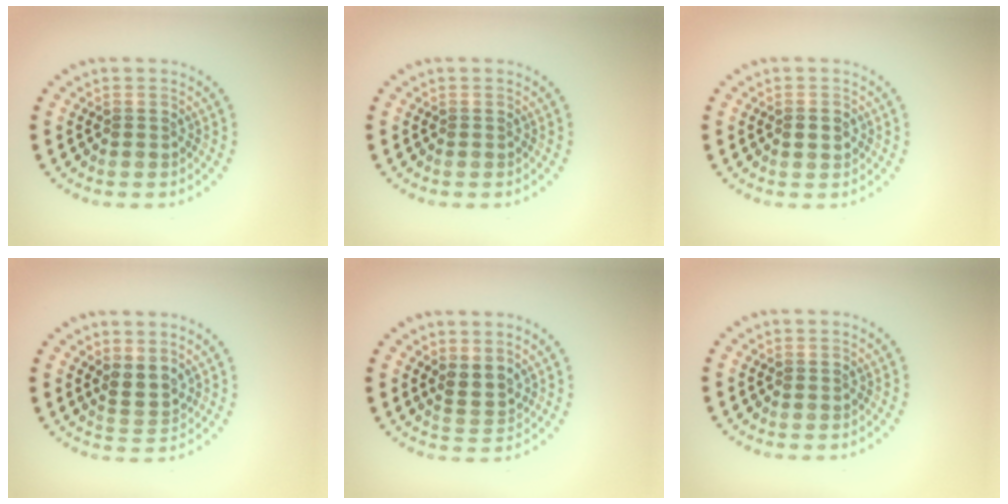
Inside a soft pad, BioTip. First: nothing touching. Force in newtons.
{"total": 0.0}
{"total": 0.8, "press": 0.8, "slide": 0.2}
{"total": 2.0, "press": 1.4, "slide": 1.4}
{"total": 2.0, "press": 1.4, "slide": 1.4}
{"total": 0.0}